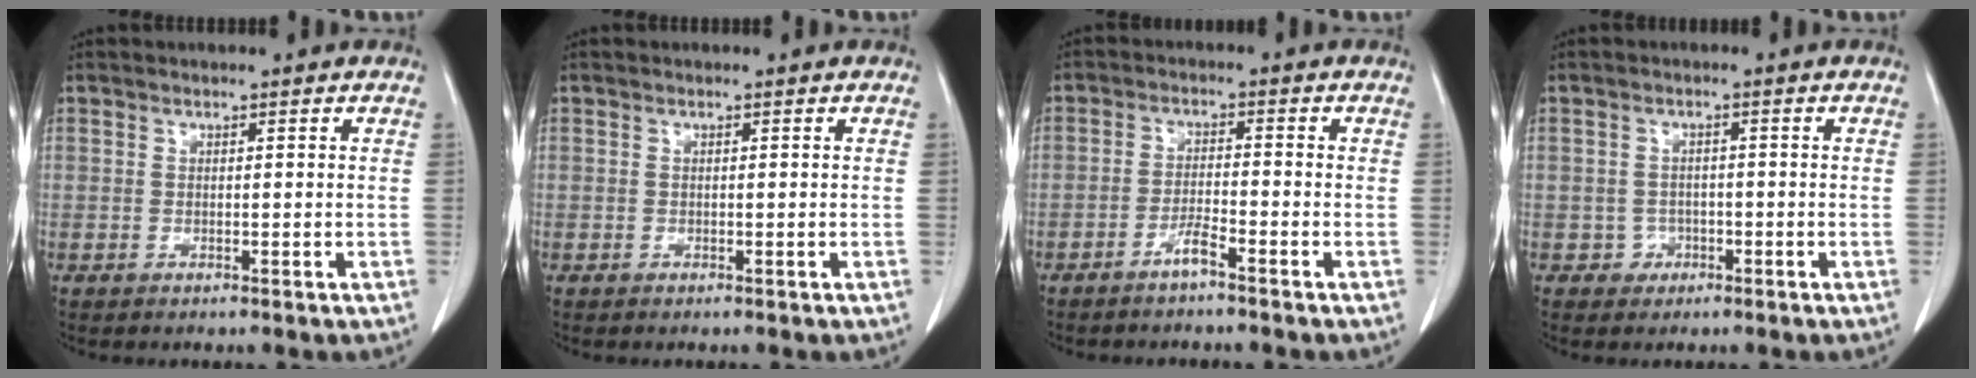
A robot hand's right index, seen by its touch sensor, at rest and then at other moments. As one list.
[{"total": 0.0}, {"total": 2.9, "force": [-2.2, -0.2, 1.9], "torque": [-0.038, 0.000, -0.044]}, {"total": 2.2, "force": [-0.9, 2.0, 0.0], "torque": [0.010, 0.012, -0.014]}]